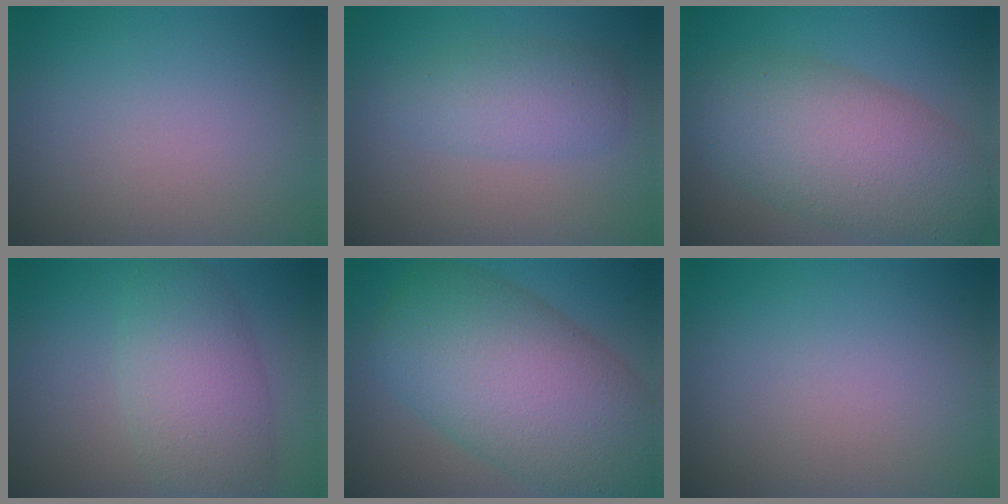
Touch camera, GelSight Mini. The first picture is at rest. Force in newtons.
{"total": 3.3, "press": 3.3, "slide": 0.1}
{"total": 9.2, "press": 9.2, "slide": 0.4}
{"total": 5.9, "press": 5.9, "slide": 0.2}
{"total": 13.0, "press": 12.9, "slide": 0.5}
{"total": 0.0}